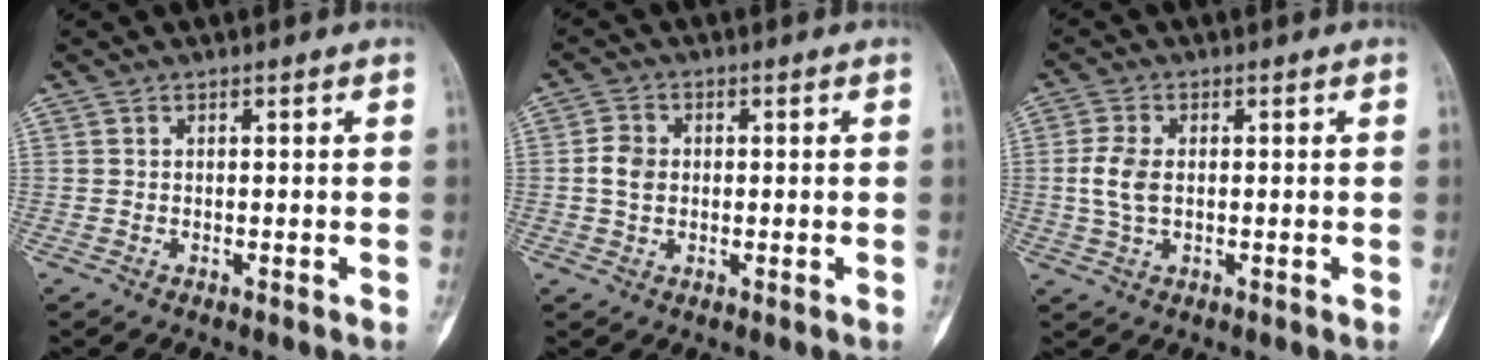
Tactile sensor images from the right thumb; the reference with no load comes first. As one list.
[{"total": 4.0, "force": [0.1, 3.1, 2.6], "torque": [-0.049, 0.006, -0.002]}, {"total": 5.0, "force": [0.0, 3.0, 4.0], "torque": [-0.095, 0.005, -0.002]}]